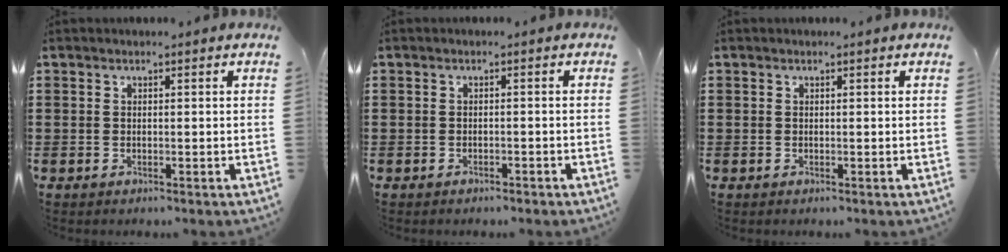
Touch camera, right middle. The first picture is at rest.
{"total": 0.8, "force": [-0.8, 0.2, 0.1], "torque": [-0.004, -0.002, -0.016]}
{"total": 0.0}